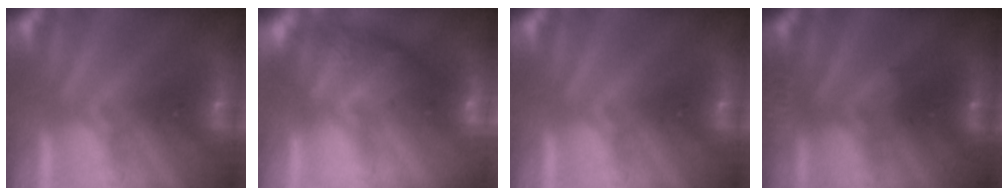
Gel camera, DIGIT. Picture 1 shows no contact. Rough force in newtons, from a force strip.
{"total": 7.3}
{"total": 0.0}
{"total": 3.8}